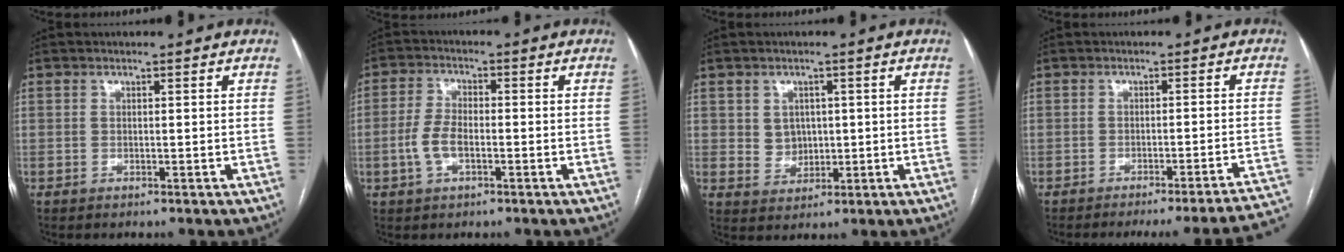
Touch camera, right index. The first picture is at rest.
{"total": 5.1, "force": [-1.3, 2.4, 4.2], "torque": [-0.096, 0.008, -0.026]}
{"total": 3.9, "force": [0.8, 3.6, 1.5], "torque": [-0.021, 0.008, 0.020]}
{"total": 16.9, "force": [-15.3, -1.1, 7.0], "torque": [-0.020, -0.007, -0.178]}